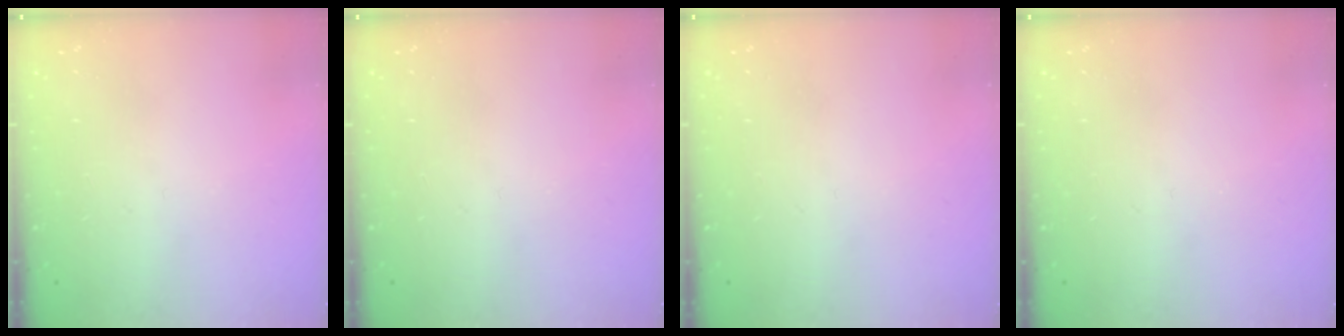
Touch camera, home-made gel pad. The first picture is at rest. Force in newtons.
{"total": 0.0}
{"total": 0.0}
{"total": 0.0}